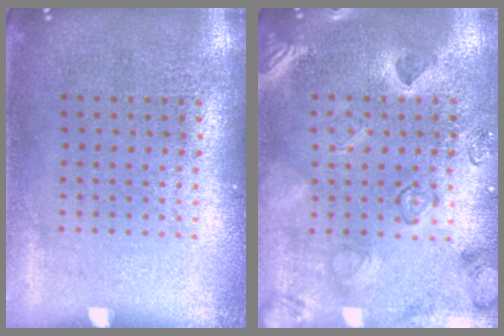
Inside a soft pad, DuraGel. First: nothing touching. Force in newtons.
{"total": 2.3, "press": 2.2, "slide": 0.8}